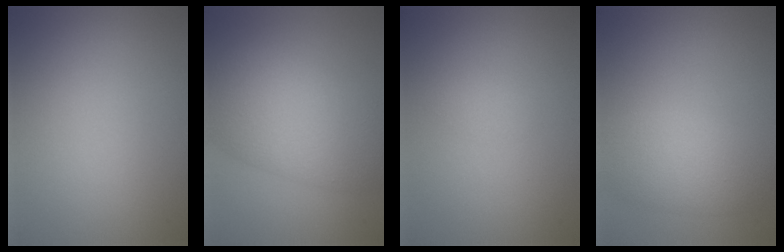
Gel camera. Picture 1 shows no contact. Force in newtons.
{"total": 8.6, "press": 8.6, "slide": 0.2}
{"total": 0.6, "press": 0.6, "slide": 0.0}
{"total": 4.1, "press": 4.1, "slide": 0.1}